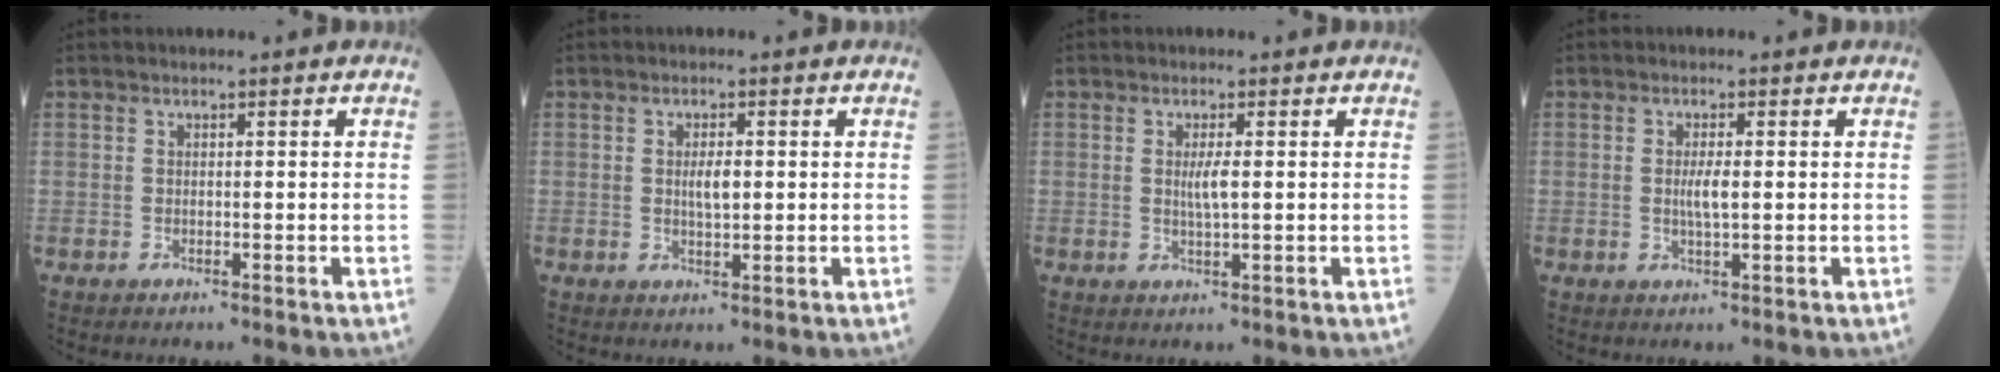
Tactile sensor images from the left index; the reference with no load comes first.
{"total": 2.6, "force": [0.3, 0.7, 2.5], "torque": [-0.045, 0.000, 0.006]}
{"total": 2.3, "force": [0.3, 0.1, 2.3], "torque": [-0.048, -0.002, 0.005]}
{"total": 2.5, "force": [0.1, 0.3, 2.4], "torque": [-0.050, -0.002, 0.003]}